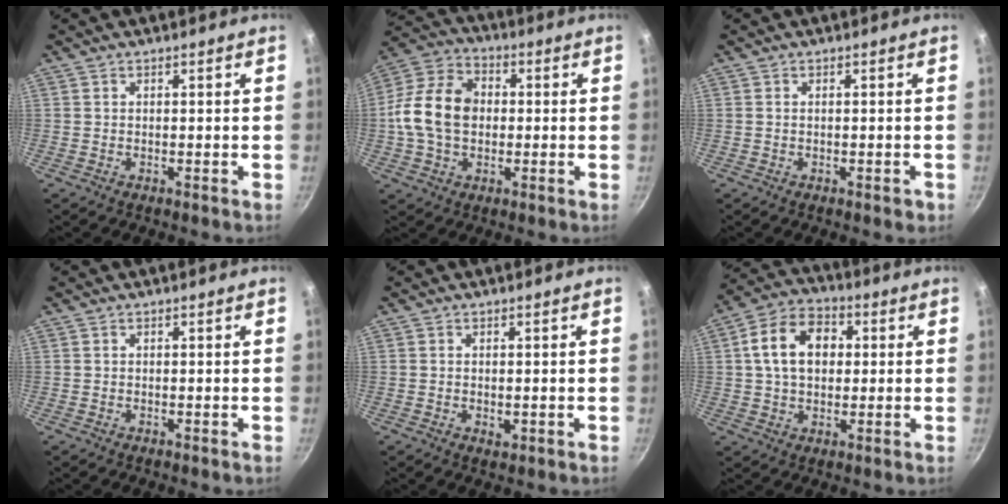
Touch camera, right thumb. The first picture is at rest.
{"total": 14.0, "force": [0.0, 10.2, 9.6], "torque": [-0.156, 0.025, -0.016]}
{"total": 1.3, "force": [-0.5, 0.5, 1.1], "torque": [-0.016, 0.005, -0.008]}
{"total": 0.0}
{"total": 1.6, "force": [-0.2, 0.9, 1.3], "torque": [-0.019, -0.003, -0.001]}
{"total": 12.2, "force": [2.0, 8.7, 8.4], "torque": [-0.120, 0.018, 0.020]}